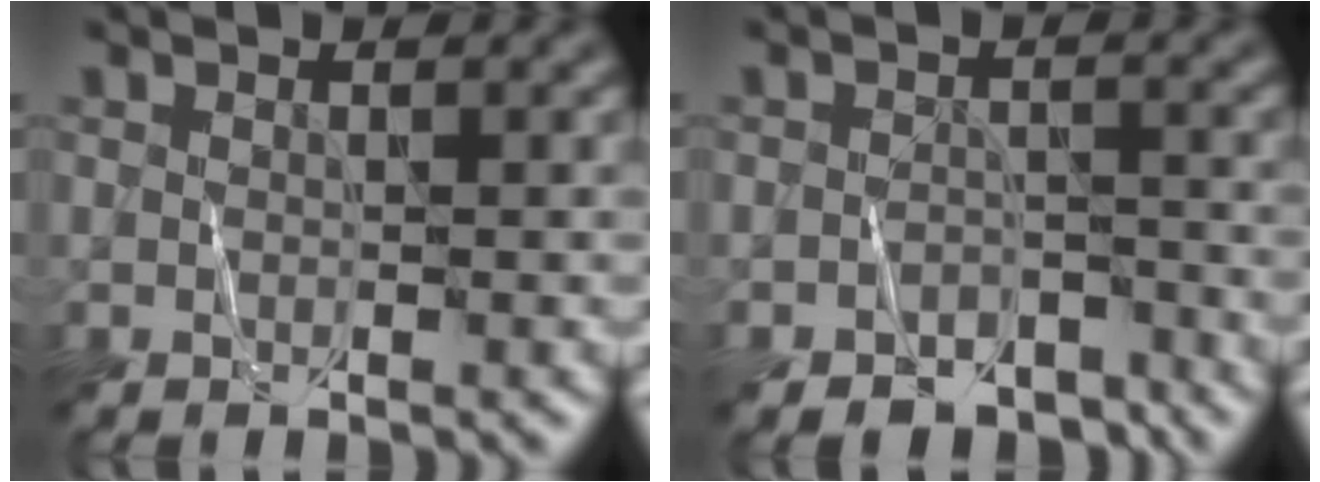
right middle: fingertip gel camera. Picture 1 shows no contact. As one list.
[{"total": 3.8, "force": [-3.2, 1.8, 1.0], "torque": [-0.006, -0.003, -0.050]}]